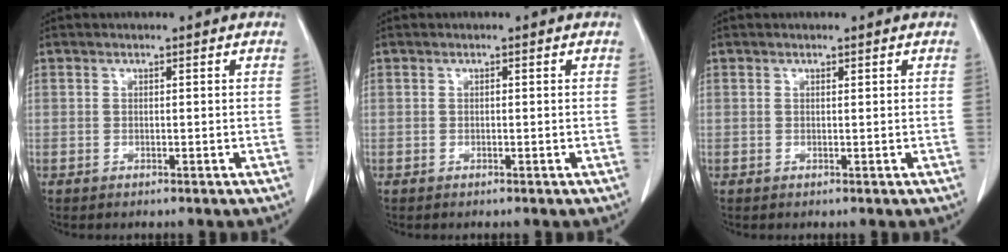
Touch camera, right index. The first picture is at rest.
{"total": 0.0}
{"total": 0.0}